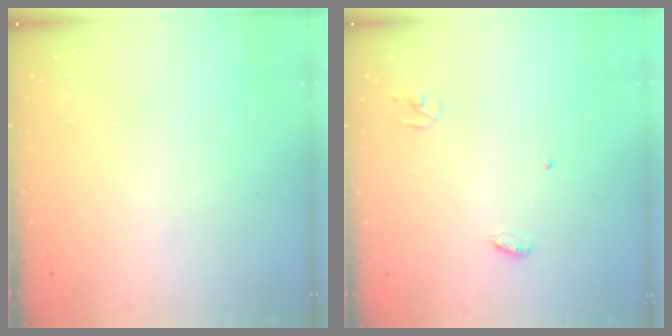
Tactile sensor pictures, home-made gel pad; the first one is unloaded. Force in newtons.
{"total": 3.5, "press": 3.5, "slide": 0.2}